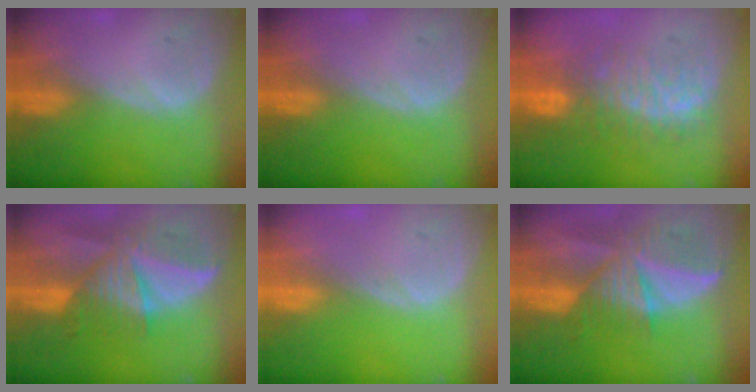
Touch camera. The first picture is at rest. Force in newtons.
{"total": 0.0}
{"total": 8.7, "press": 8.1, "slide": 3.1}
{"total": 9.3, "press": 8.4, "slide": 4.0}
{"total": 0.0}
{"total": 9.9, "press": 8.7, "slide": 4.7}